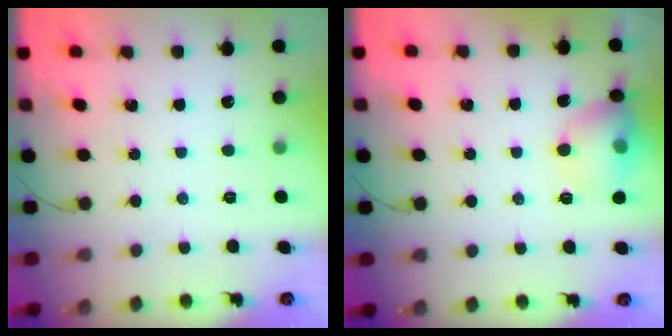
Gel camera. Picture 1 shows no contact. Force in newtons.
{"total": 11.3, "press": 11.1, "slide": 2.3}